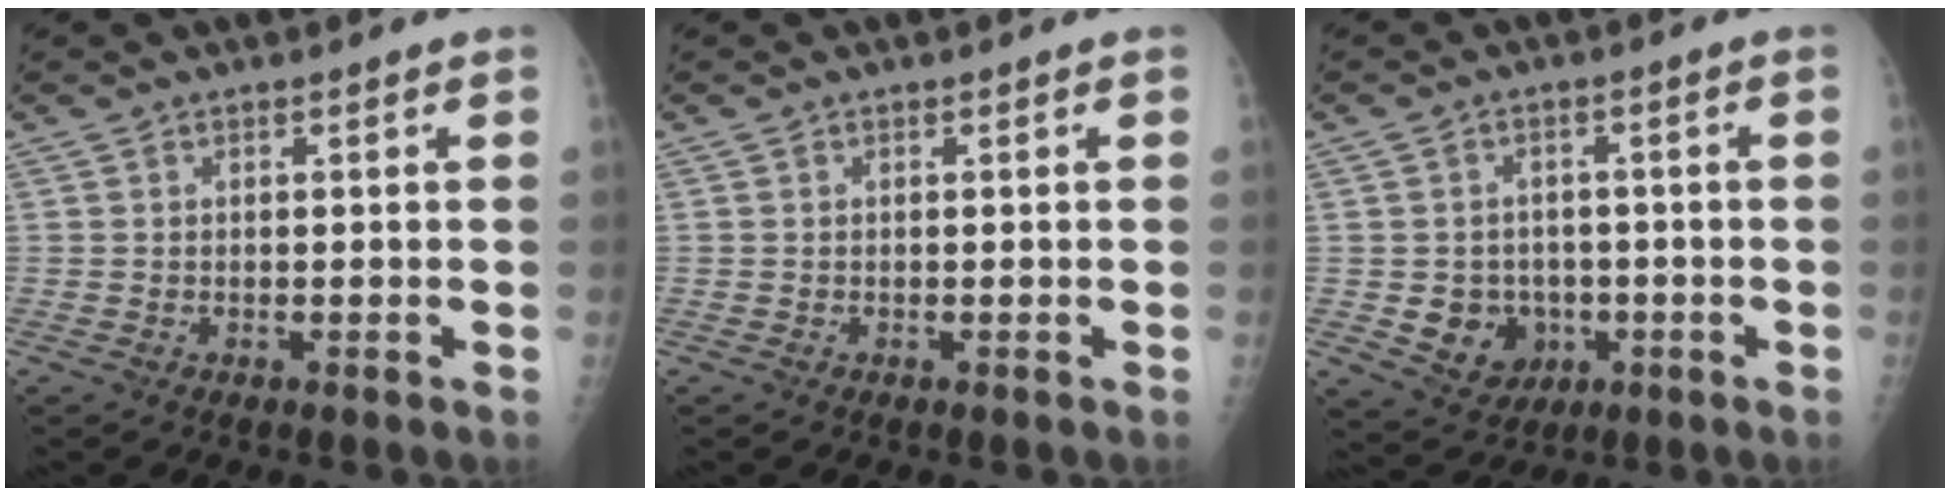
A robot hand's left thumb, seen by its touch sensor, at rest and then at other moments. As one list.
[{"total": 0.0}, {"total": 7.8, "force": [-1.6, 6.9, 3.3], "torque": [-0.020, 0.007, -0.014]}]